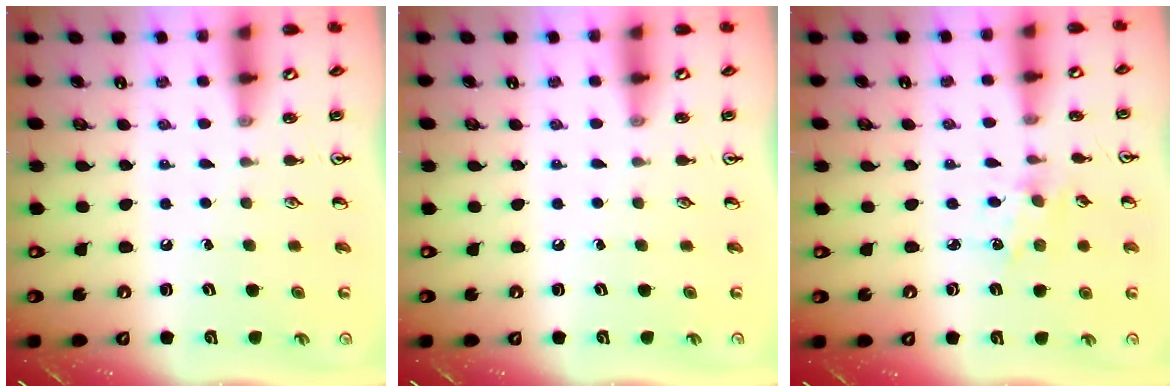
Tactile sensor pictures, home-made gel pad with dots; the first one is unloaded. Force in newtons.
{"total": 0.0}
{"total": 1.1, "press": 1.1, "slide": 0.1}